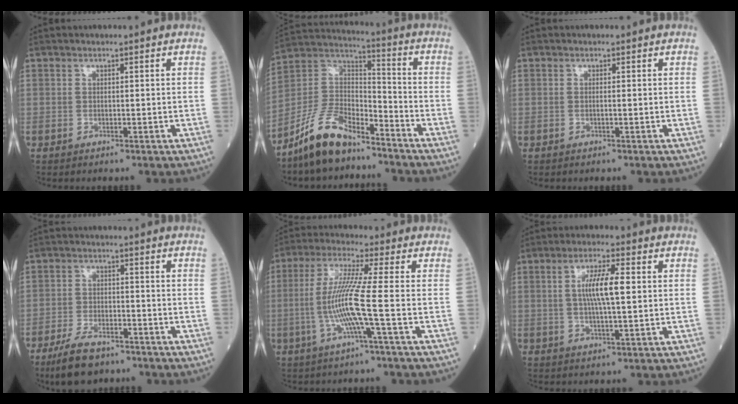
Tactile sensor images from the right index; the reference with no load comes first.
{"total": 11.9, "force": [-9.4, 4.2, 6.0], "torque": [-0.134, 0.014, -0.187]}
{"total": 0.0}
{"total": 7.5, "force": [-5.7, 2.7, 4.1], "torque": [-0.091, -0.011, -0.102]}
{"total": 8.9, "force": [-1.8, -1.4, 8.6], "torque": [-0.182, -0.001, -0.035]}
{"total": 6.9, "force": [1.0, 0.7, 6.8], "torque": [-0.132, 0.005, 0.017]}